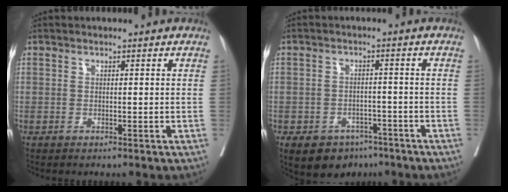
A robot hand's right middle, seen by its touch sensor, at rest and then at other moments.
{"total": 8.2, "force": [-5.4, 5.5, 2.6], "torque": [-0.038, 0.008, -0.075]}